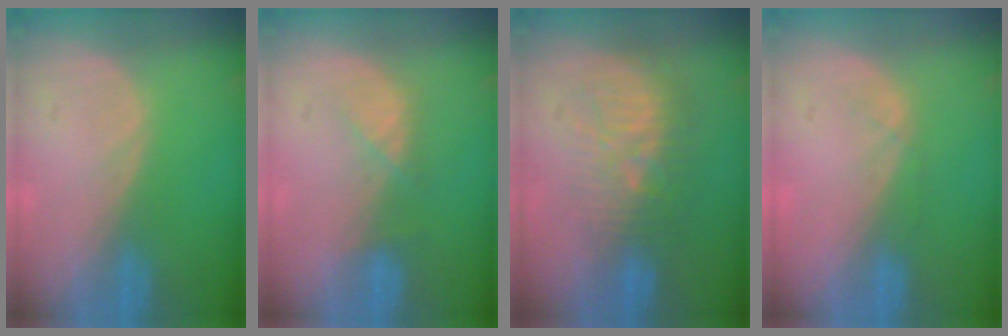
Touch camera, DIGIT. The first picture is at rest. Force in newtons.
{"total": 2.9, "press": 2.9, "slide": 0.7}
{"total": 9.1, "press": 8.7, "slide": 2.7}
{"total": 1.4, "press": 1.3, "slide": 0.5}